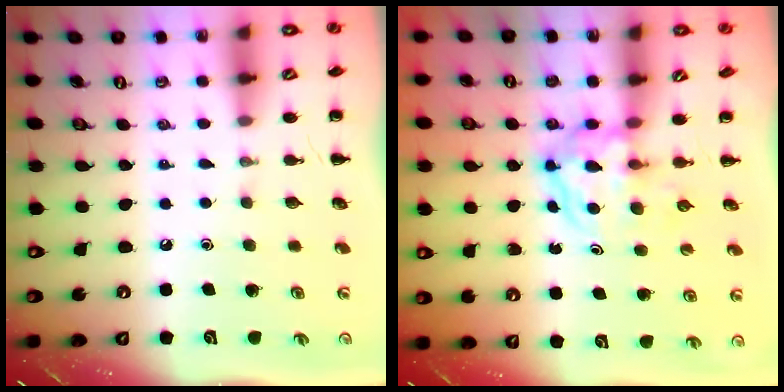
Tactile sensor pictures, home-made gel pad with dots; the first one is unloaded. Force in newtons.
{"total": 3.9, "press": 3.9, "slide": 0.5}